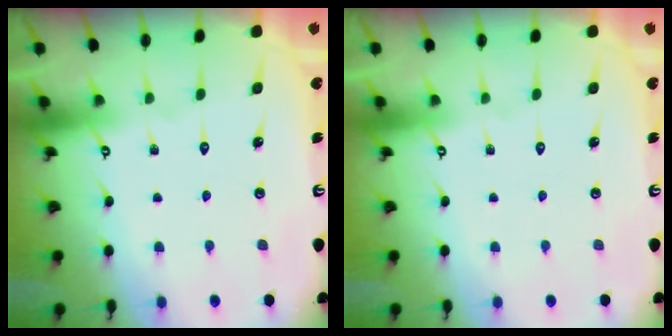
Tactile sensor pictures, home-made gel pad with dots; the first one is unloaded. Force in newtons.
{"total": 0.0}